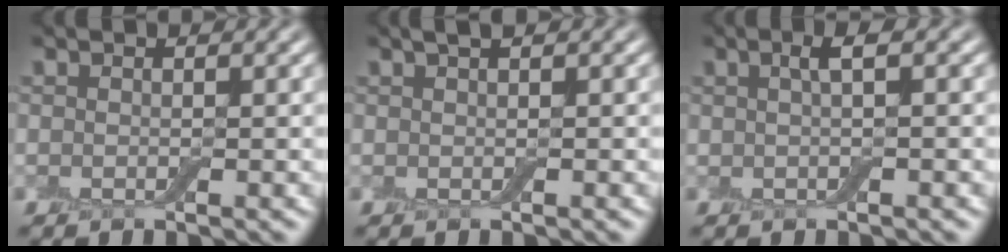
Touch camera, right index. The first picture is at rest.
{"total": 1.3, "force": [0.8, 0.2, 1.0], "torque": [-0.016, 0.003, 0.011]}
{"total": 1.6, "force": [0.5, 0.3, 1.5], "torque": [-0.030, 0.006, 0.007]}